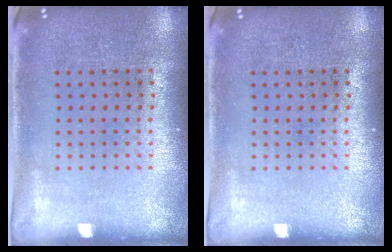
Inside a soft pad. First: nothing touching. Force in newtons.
{"total": 0.0}